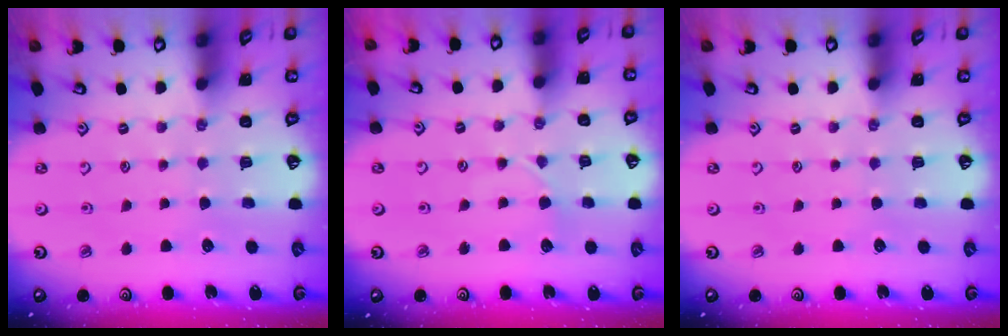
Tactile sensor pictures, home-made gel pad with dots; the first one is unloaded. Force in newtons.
{"total": 2.2, "press": 2.2, "slide": 0.3}
{"total": 0.0}